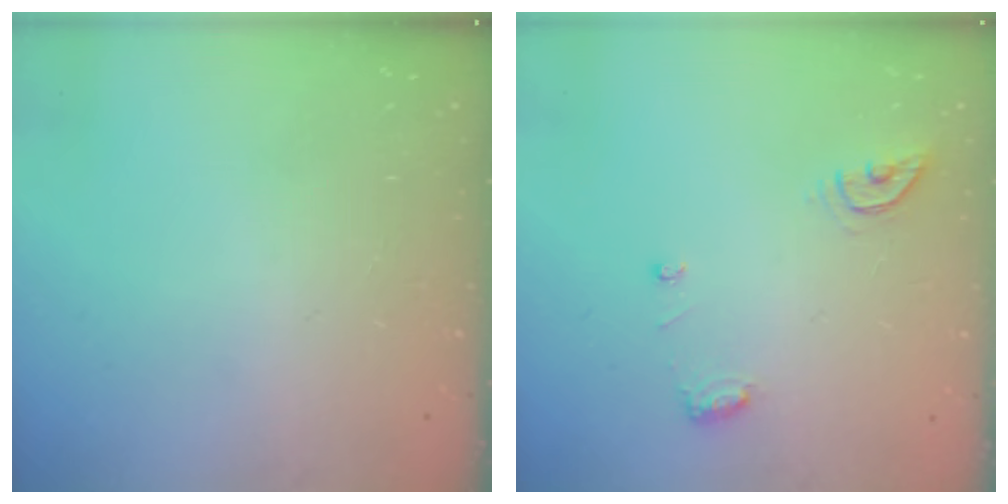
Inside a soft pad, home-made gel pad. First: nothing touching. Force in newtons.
{"total": 6.4, "press": 6.4, "slide": 0.6}